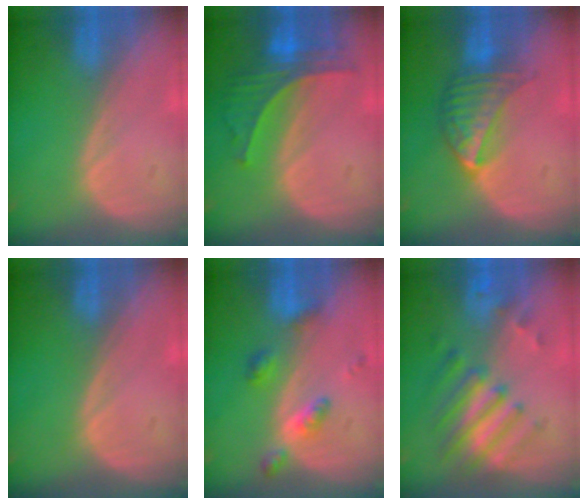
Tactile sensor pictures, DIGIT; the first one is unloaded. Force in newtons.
{"total": 6.5, "press": 6.2, "slide": 2.0}
{"total": 7.1, "press": 6.3, "slide": 3.3}
{"total": 0.0}
{"total": 4.5, "press": 4.5, "slide": 0.0}
{"total": 7.9, "press": 7.1, "slide": 3.6}